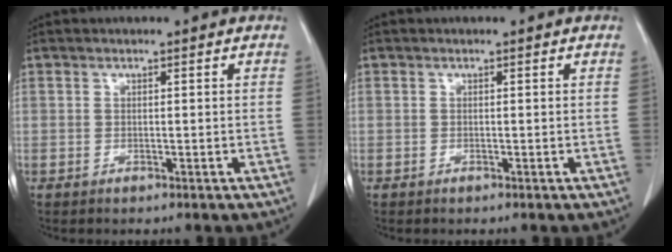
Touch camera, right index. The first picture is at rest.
{"total": 0.0}